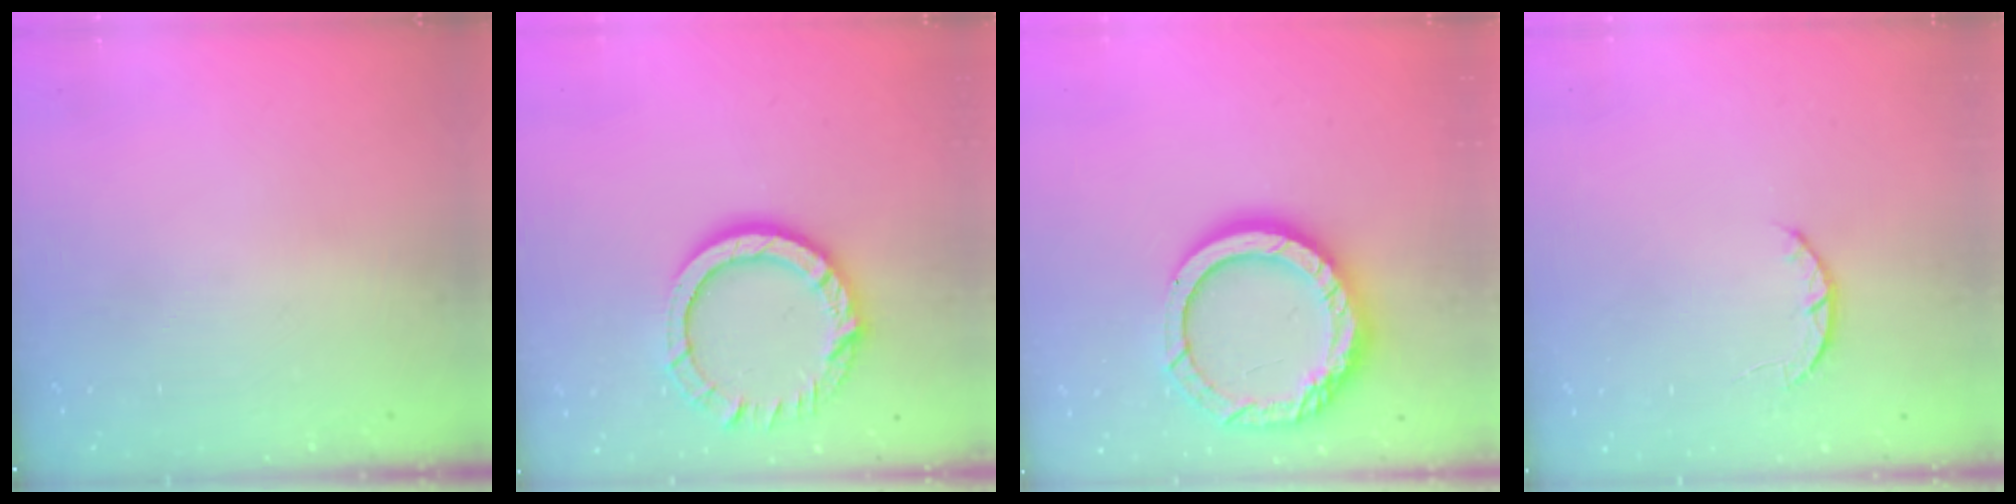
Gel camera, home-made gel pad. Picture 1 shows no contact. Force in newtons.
{"total": 12.8, "press": 12.7, "slide": 1.4}
{"total": 17.4, "press": 17.3, "slide": 1.6}
{"total": 2.6, "press": 2.5, "slide": 0.4}